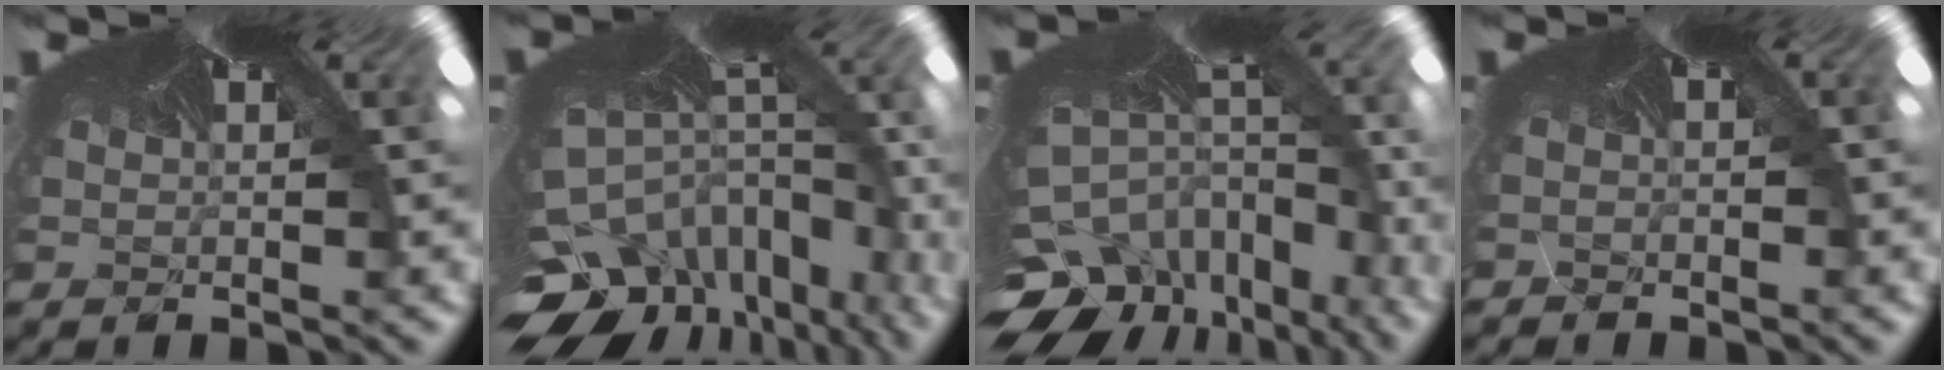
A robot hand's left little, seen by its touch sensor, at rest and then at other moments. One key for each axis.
{"total": 11.7, "fx": -11.5, "fy": 1.9, "fz": -0.5, "tx": -0.008, "ty": -0.105, "tz": -0.147}
{"total": 13.1, "fx": -12.6, "fy": 3.4, "fz": -0.1, "tx": -0.040, "ty": -0.077, "tz": -0.154}
{"total": 1.1, "fx": -1.0, "fy": 0.3, "fz": -0.4, "tx": -0.001, "ty": -0.018, "tz": -0.011}